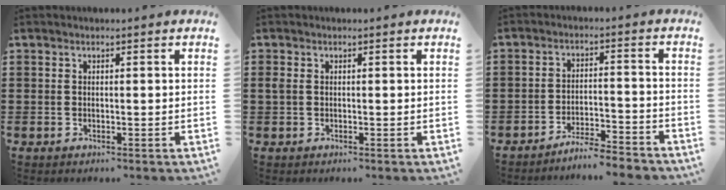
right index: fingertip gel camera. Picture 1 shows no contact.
{"total": 1.1, "force": [0.1, 0.8, 0.7], "torque": [-0.024, 0.003, -0.002]}
{"total": 4.7, "force": [-4.6, -0.1, 1.0], "torque": [-0.019, 0.001, -0.092]}